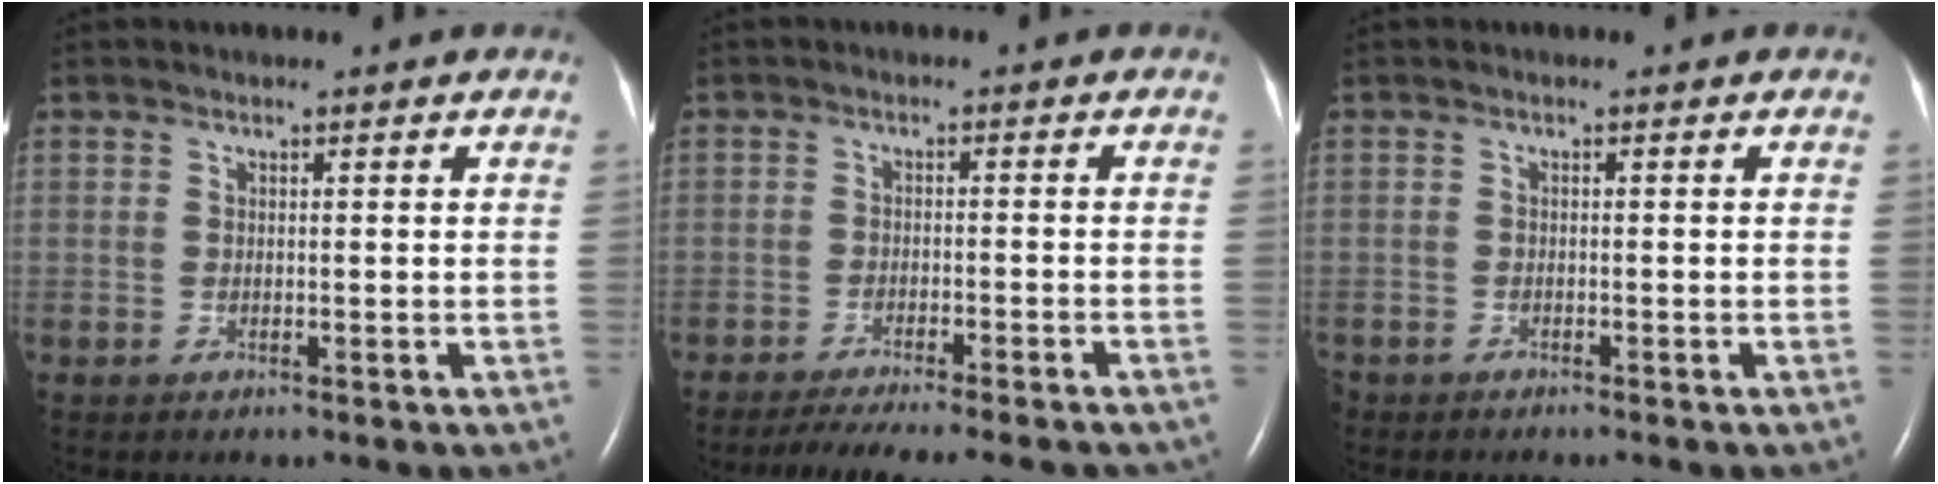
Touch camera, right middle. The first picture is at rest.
{"total": 14.5, "force": [-12.7, 1.5, 6.8], "torque": [-0.095, -0.020, -0.169]}
{"total": 1.7, "force": [-1.6, 0.4, 0.4], "torque": [-0.010, -0.003, -0.026]}